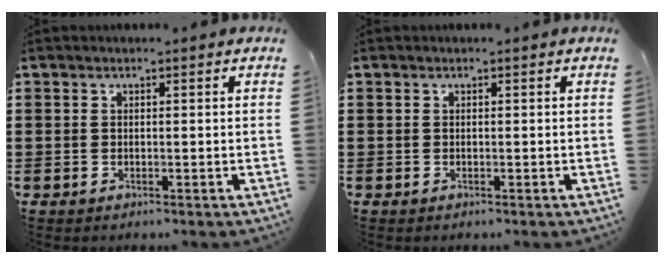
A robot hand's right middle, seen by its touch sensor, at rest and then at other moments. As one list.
[{"total": 0.0}]